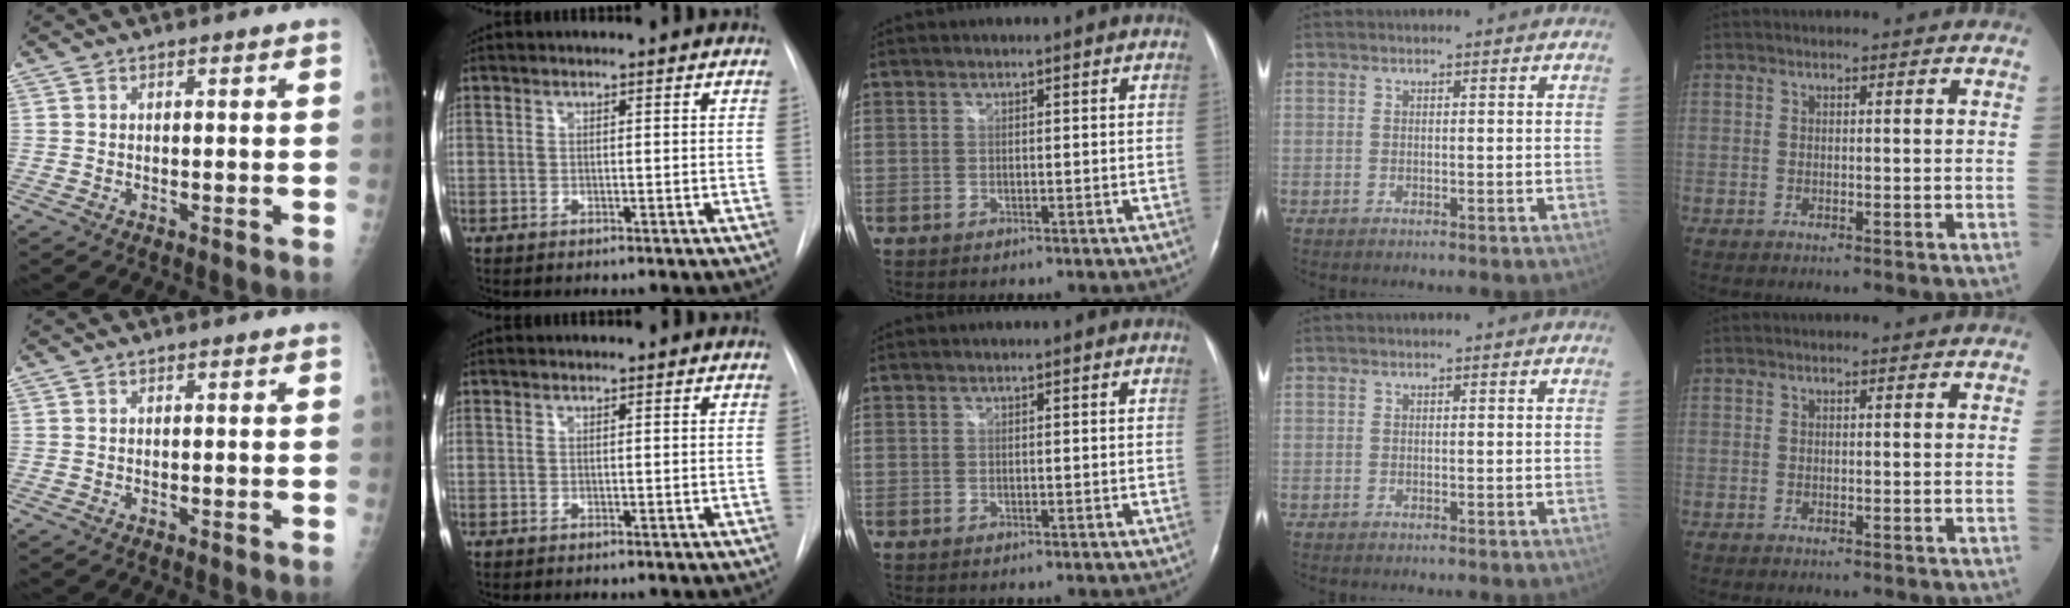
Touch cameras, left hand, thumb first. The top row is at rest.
{}